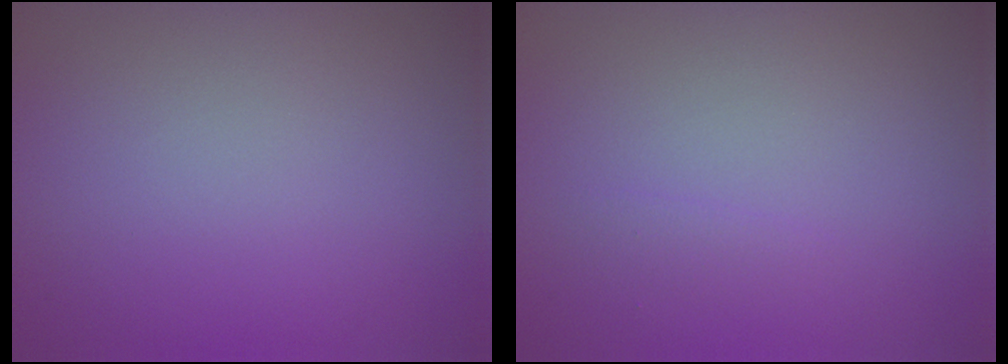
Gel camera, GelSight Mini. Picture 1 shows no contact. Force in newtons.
{"total": 0.6, "press": 0.6, "slide": 0.1}